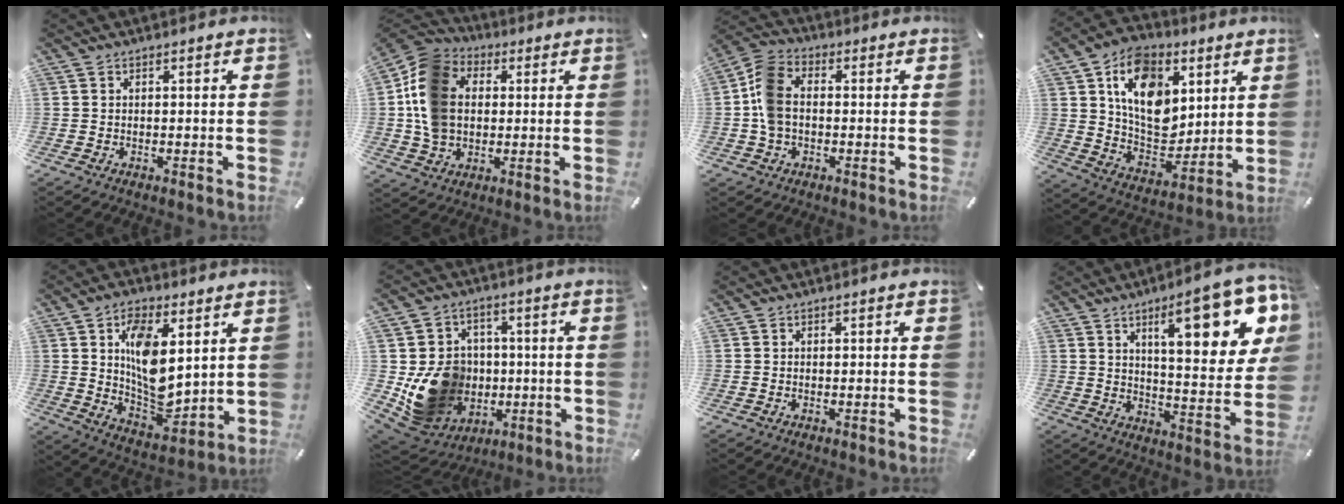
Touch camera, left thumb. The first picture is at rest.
{"total": 14.0, "force": [0.8, 11.8, 7.6], "torque": [-0.170, 0.017, 0.017]}
{"total": 8.8, "force": [-0.6, 6.4, 6.0], "torque": [-0.132, 0.018, -0.008]}
{"total": 16.0, "force": [6.0, 11.9, 8.9], "torque": [-0.140, -0.021, 0.118]}
{"total": 13.1, "force": [4.1, 7.7, 9.7], "torque": [-0.162, -0.020, 0.073]}
{"total": 15.6, "force": [-1.8, 14.1, 6.4], "torque": [-0.107, 0.012, -0.010]}
{"total": 0.0}
{"total": 21.0, "force": [10.1, 7.2, 16.9], "torque": [-0.236, -0.054, 0.151]}